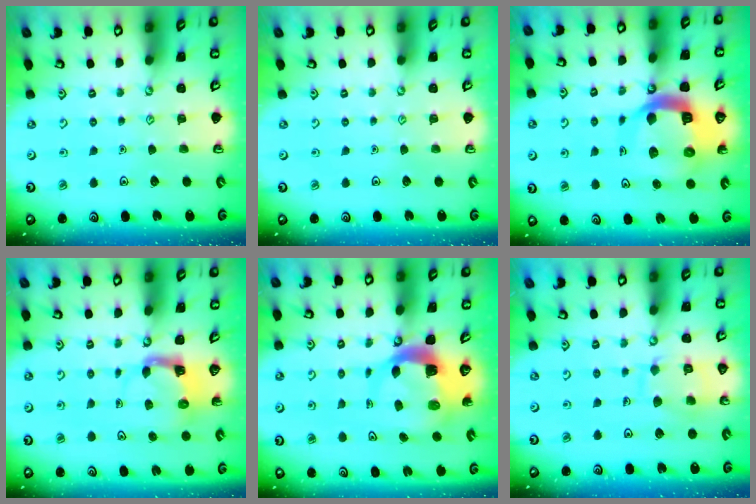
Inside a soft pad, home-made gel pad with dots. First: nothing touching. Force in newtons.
{"total": 0.0}
{"total": 15.7, "press": 15.6, "slide": 1.7}
{"total": 3.9, "press": 3.8, "slide": 0.7}
{"total": 6.4, "press": 6.3, "slide": 0.9}
{"total": 10.4, "press": 10.3, "slide": 0.8}